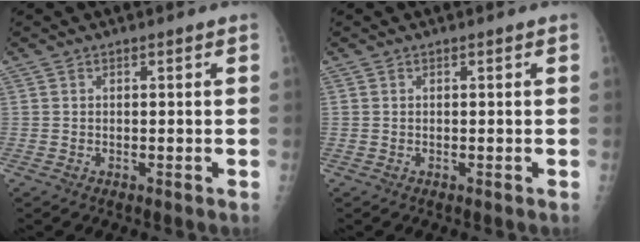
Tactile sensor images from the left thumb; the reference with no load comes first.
{"total": 0.0}